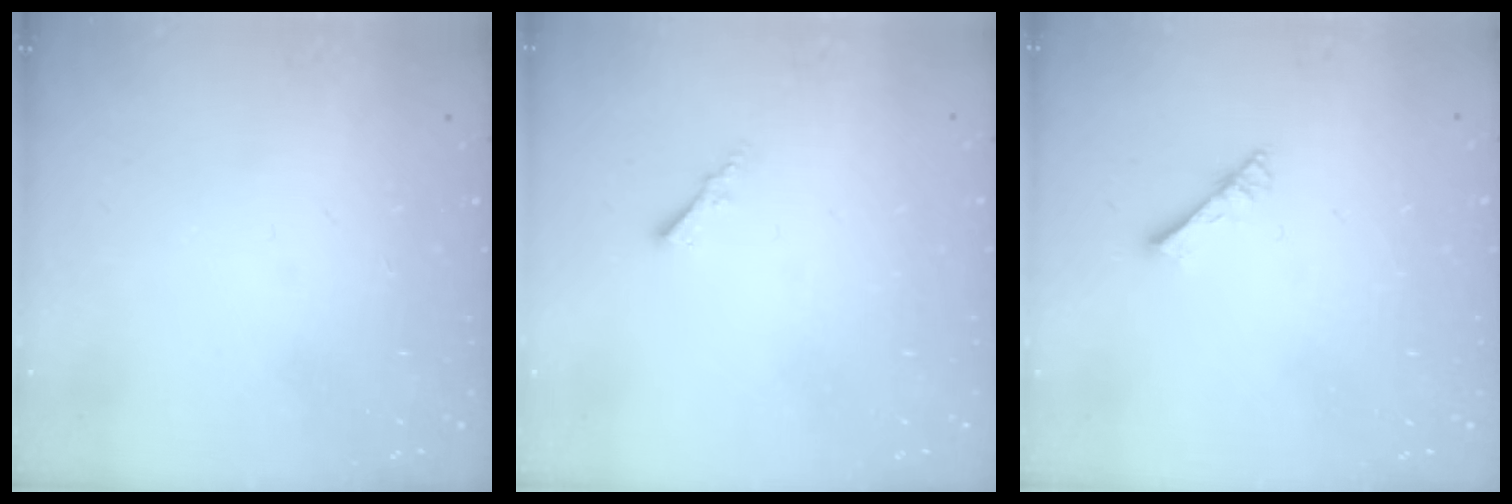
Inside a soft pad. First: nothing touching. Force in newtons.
{"total": 1.8, "press": 1.7, "slide": 0.3}
{"total": 2.9, "press": 2.9, "slide": 0.3}